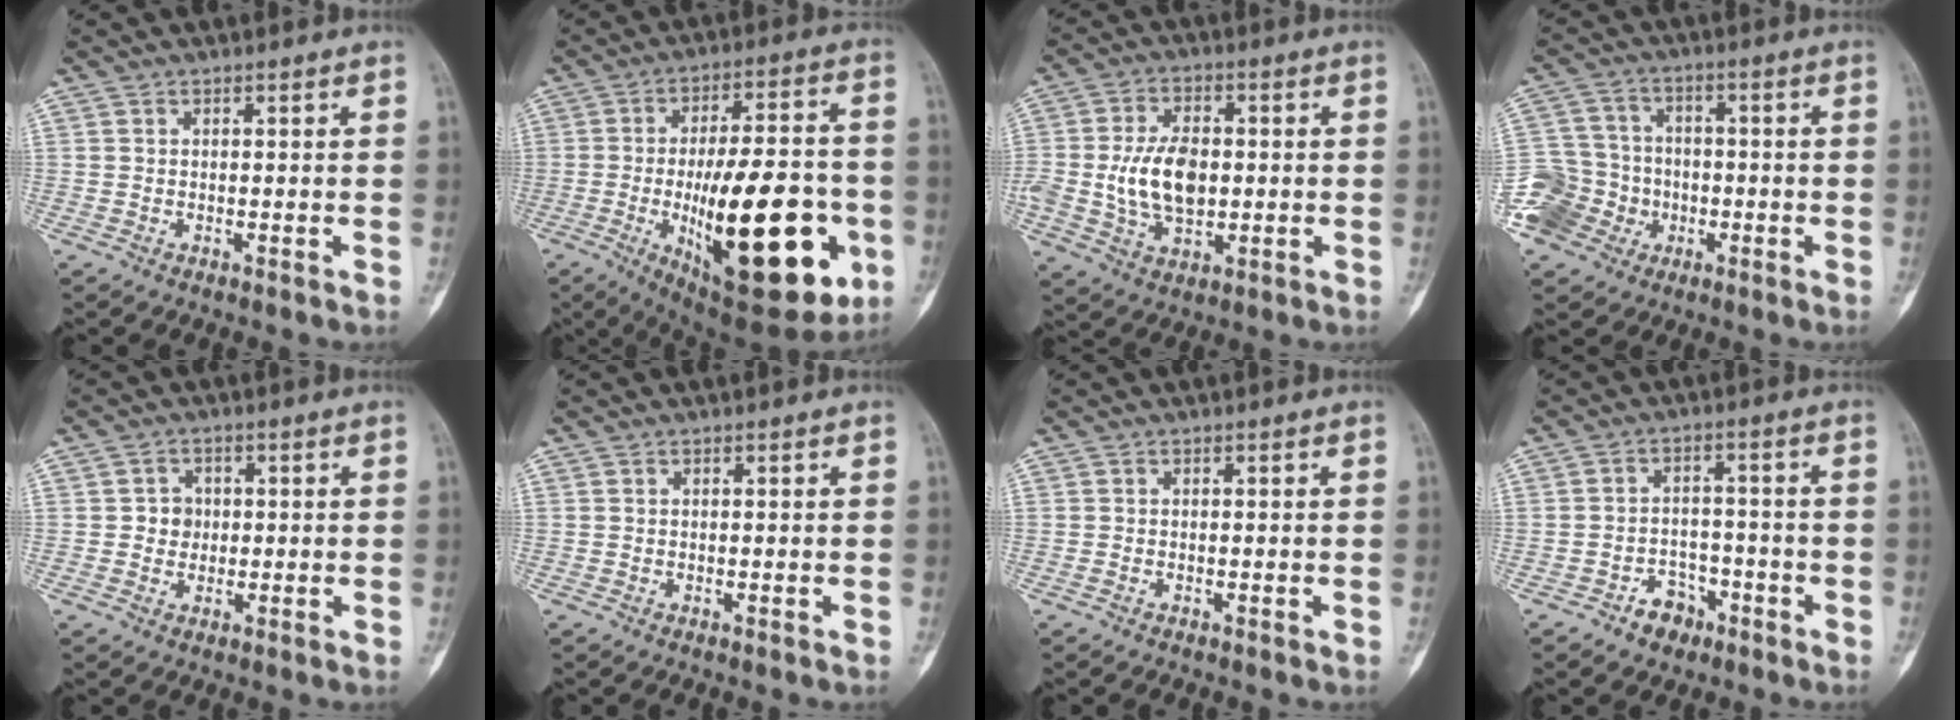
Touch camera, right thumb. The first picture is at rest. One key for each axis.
{"total": 29.0, "fx": -7.4, "fy": 10.8, "fz": 25.8, "tx": -0.359, "ty": 0.001, "tz": -0.090}
{"total": 11.2, "fx": -0.3, "fy": 7.0, "fz": 8.7, "tx": -0.149, "ty": 0.005, "tz": 0.001}
{"total": 13.1, "fx": -4.6, "fy": 11.5, "fz": 4.1, "tx": -0.074, "ty": 0.040, "tz": -0.076}
{"total": 3.3, "fx": 0.1, "fy": 3.0, "fz": 1.2, "tx": 0.005, "ty": 0.008, "tz": -0.002}
{"total": 0.0}
{"total": 0.0}
{"total": 4.9, "fx": -3.1, "fy": 3.5, "fz": 1.4, "tx": 0.003, "ty": 0.033, "tz": -0.048}